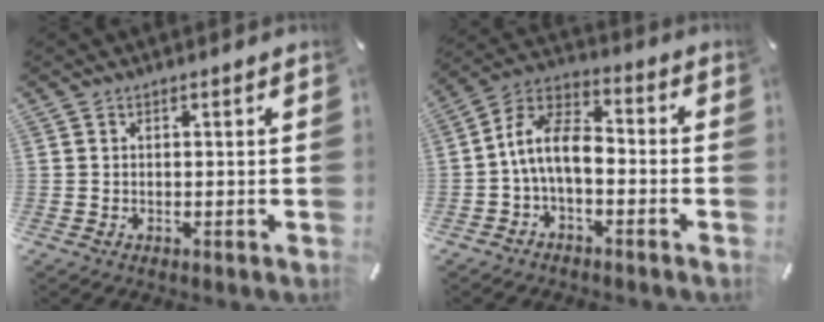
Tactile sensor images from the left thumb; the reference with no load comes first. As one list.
[{"total": 10.2, "force": [-2.2, 5.7, 8.1], "torque": [-0.170, 0.010, -0.041]}]